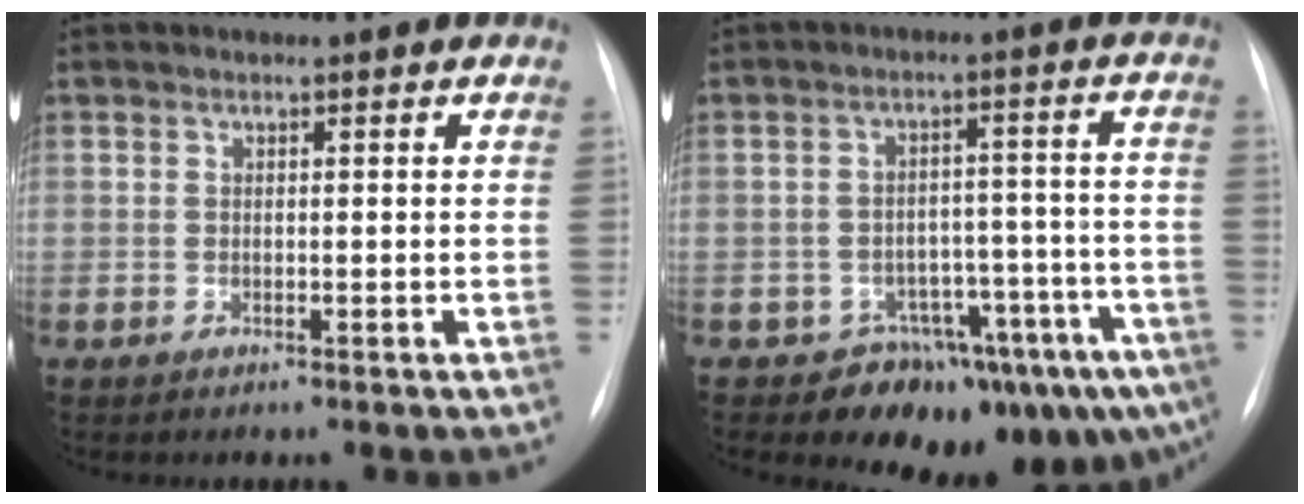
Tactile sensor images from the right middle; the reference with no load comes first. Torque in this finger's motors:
{"motor_torque": [1.11, -1.03, 0.12, 0.07]}